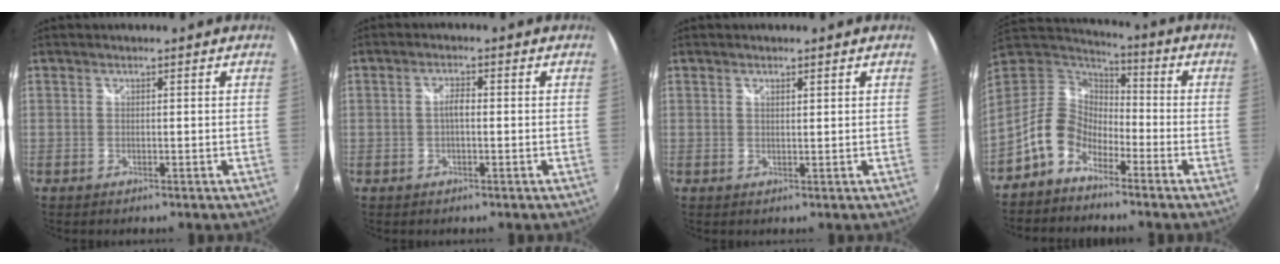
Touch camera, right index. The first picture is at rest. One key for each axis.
{"total": 2.1, "fx": -0.3, "fy": 0.8, "fz": 1.9, "tx": -0.036, "ty": 0.005, "tz": -0.007}
{"total": 0.9, "fx": 0.7, "fy": 0.2, "fz": 0.5, "tx": -0.007, "ty": 0.001, "tz": 0.011}
{"total": 10.3, "fx": -6.4, "fy": 6.8, "fz": 4.4, "tx": -0.092, "ty": 0.025, "tz": -0.132}